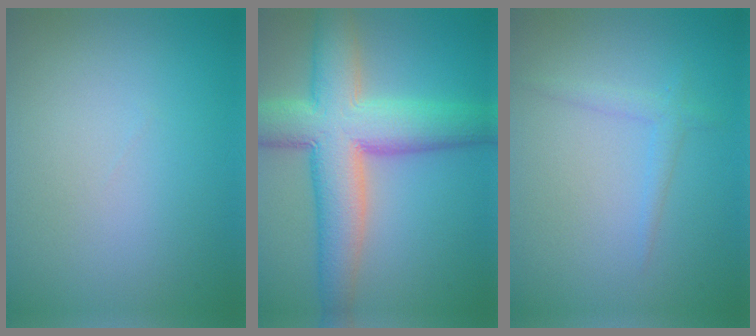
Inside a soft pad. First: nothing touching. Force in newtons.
{"total": 10.4, "press": 10.4, "slide": 0.5}
{"total": 1.4, "press": 1.4, "slide": 0.1}